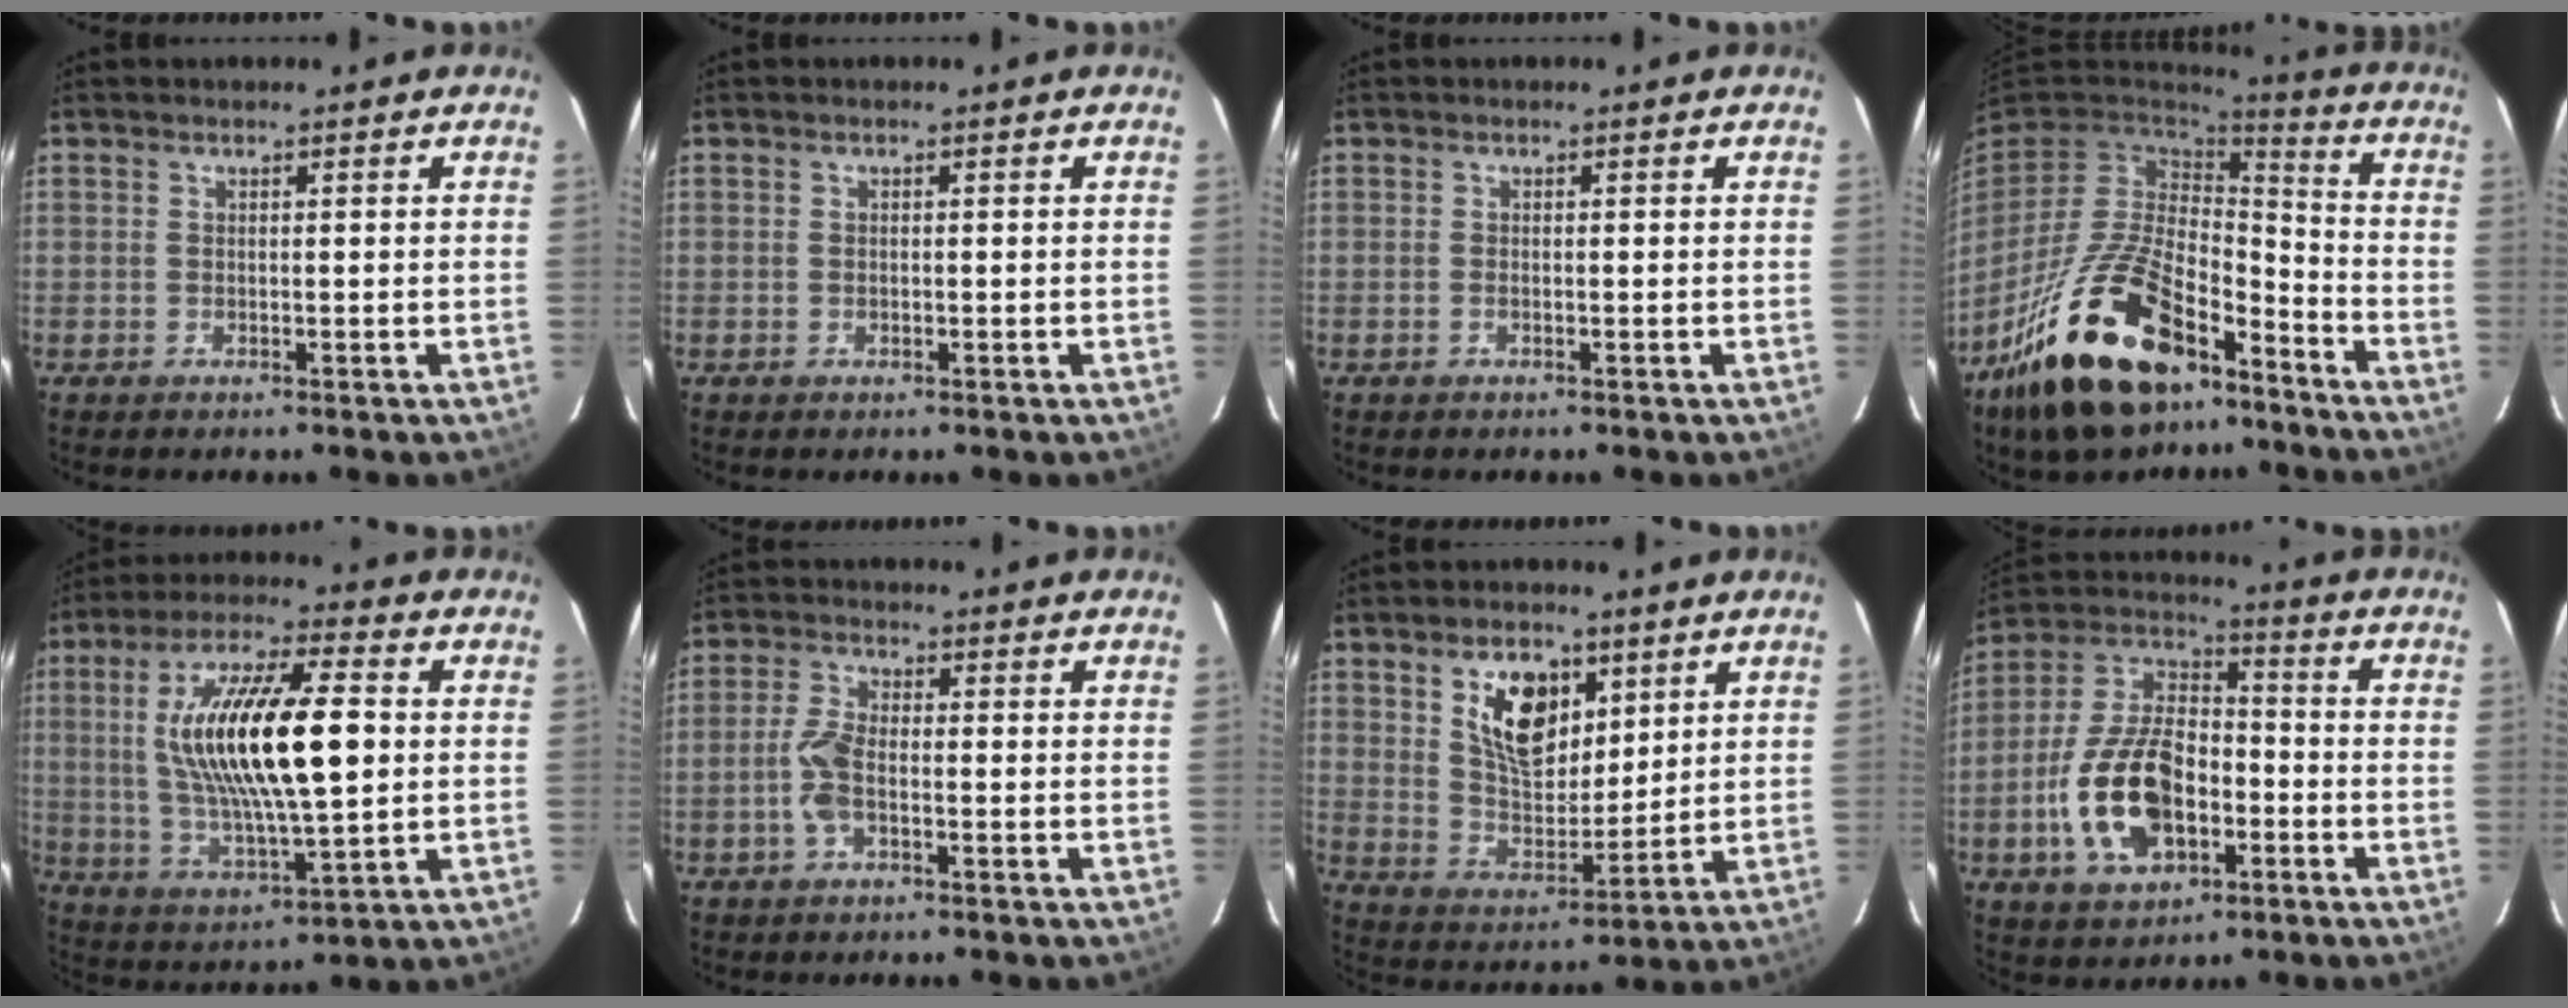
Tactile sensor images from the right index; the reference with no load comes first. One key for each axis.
{"total": 0.5, "fx": -0.2, "fy": 0.5, "fz": 0.2, "tx": -0.003, "ty": 0.000, "tz": -0.002}
{"total": 0.7, "fx": -0.3, "fy": 0.3, "fz": 0.6, "tx": -0.012, "ty": -0.001, "tz": -0.007}
{"total": 24.4, "fx": -14.9, "fy": 11.8, "fz": 15.3, "tx": -0.311, "ty": -0.013, "tz": -0.245}
{"total": 20.5, "fx": 2.4, "fy": 6.0, "fz": 19.5, "tx": -0.362, "ty": 0.005, "tz": 0.052}
{"total": 5.0, "fx": -1.6, "fy": 2.1, "fz": 4.3, "tx": -0.099, "ty": 0.005, "tz": -0.033}
{"total": 11.9, "fx": 5.4, "fy": 7.0, "fz": 7.9, "tx": -0.134, "ty": 0.004, "tz": 0.109}
{"total": 17.6, "fx": -5.6, "fy": 10.1, "fz": 13.3, "tx": -0.281, "ty": 0.012, "tz": -0.090}